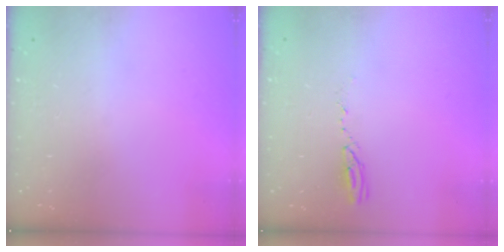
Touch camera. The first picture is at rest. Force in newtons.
{"total": 4.1, "press": 4.1, "slide": 0.4}